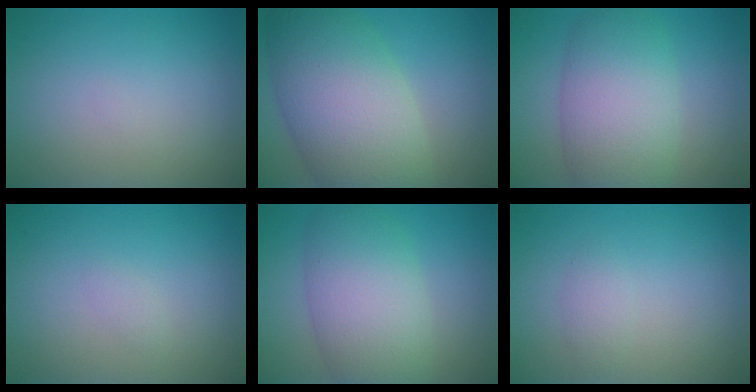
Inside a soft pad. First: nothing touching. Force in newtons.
{"total": 11.0, "press": 10.9, "slide": 0.4}
{"total": 7.9, "press": 7.9, "slide": 0.2}
{"total": 0.7, "press": 0.7, "slide": 0.1}
{"total": 7.6, "press": 7.6, "slide": 0.3}
{"total": 1.1, "press": 1.1, "slide": 0.1}